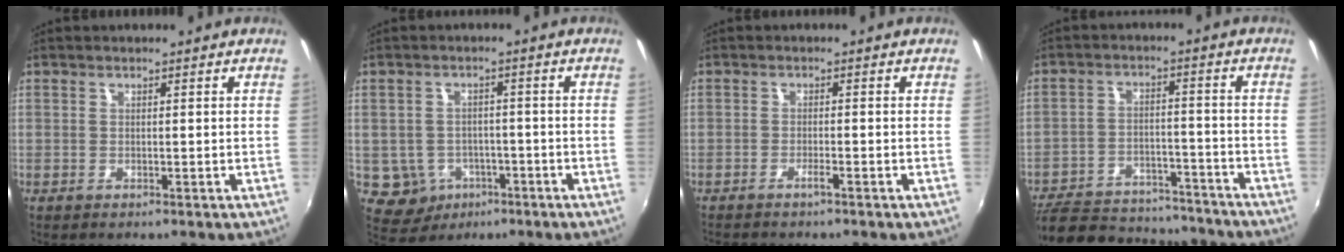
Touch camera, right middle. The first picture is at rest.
{"total": 7.1, "force": [-2.9, 6.1, 2.0], "torque": [-0.062, 0.006, -0.026]}
{"total": 1.7, "force": [-1.5, -0.2, 0.8], "torque": [-0.026, 0.002, -0.029]}
{"total": 22.3, "force": [-19.3, 7.1, 8.5], "torque": [-0.178, 0.001, -0.263]}